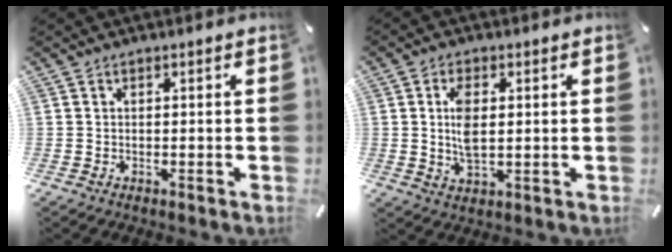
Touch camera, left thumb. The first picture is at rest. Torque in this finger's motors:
{"motor_torque": [0.00, -0.02, 0.22, 0.15, 0.08]}